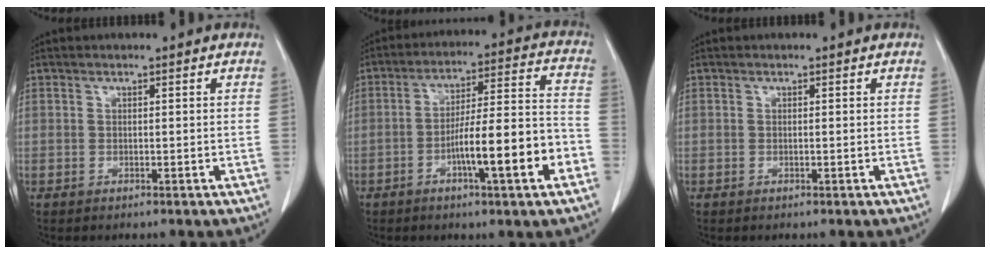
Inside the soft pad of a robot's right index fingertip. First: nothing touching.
{"total": 13.5, "force": [-5.1, 1.0, 12.5], "torque": [-0.193, 0.012, -0.077]}
{"total": 0.0}